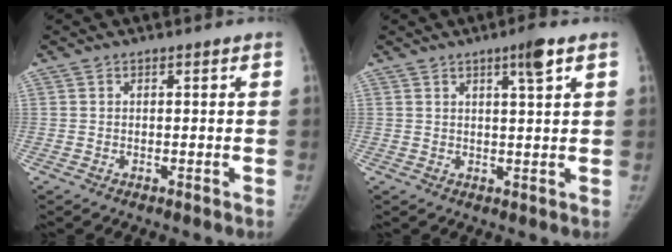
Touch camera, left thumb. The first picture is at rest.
{"total": 4.3, "force": [2.3, 0.3, 3.6], "torque": [-0.053, -0.011, 0.038]}